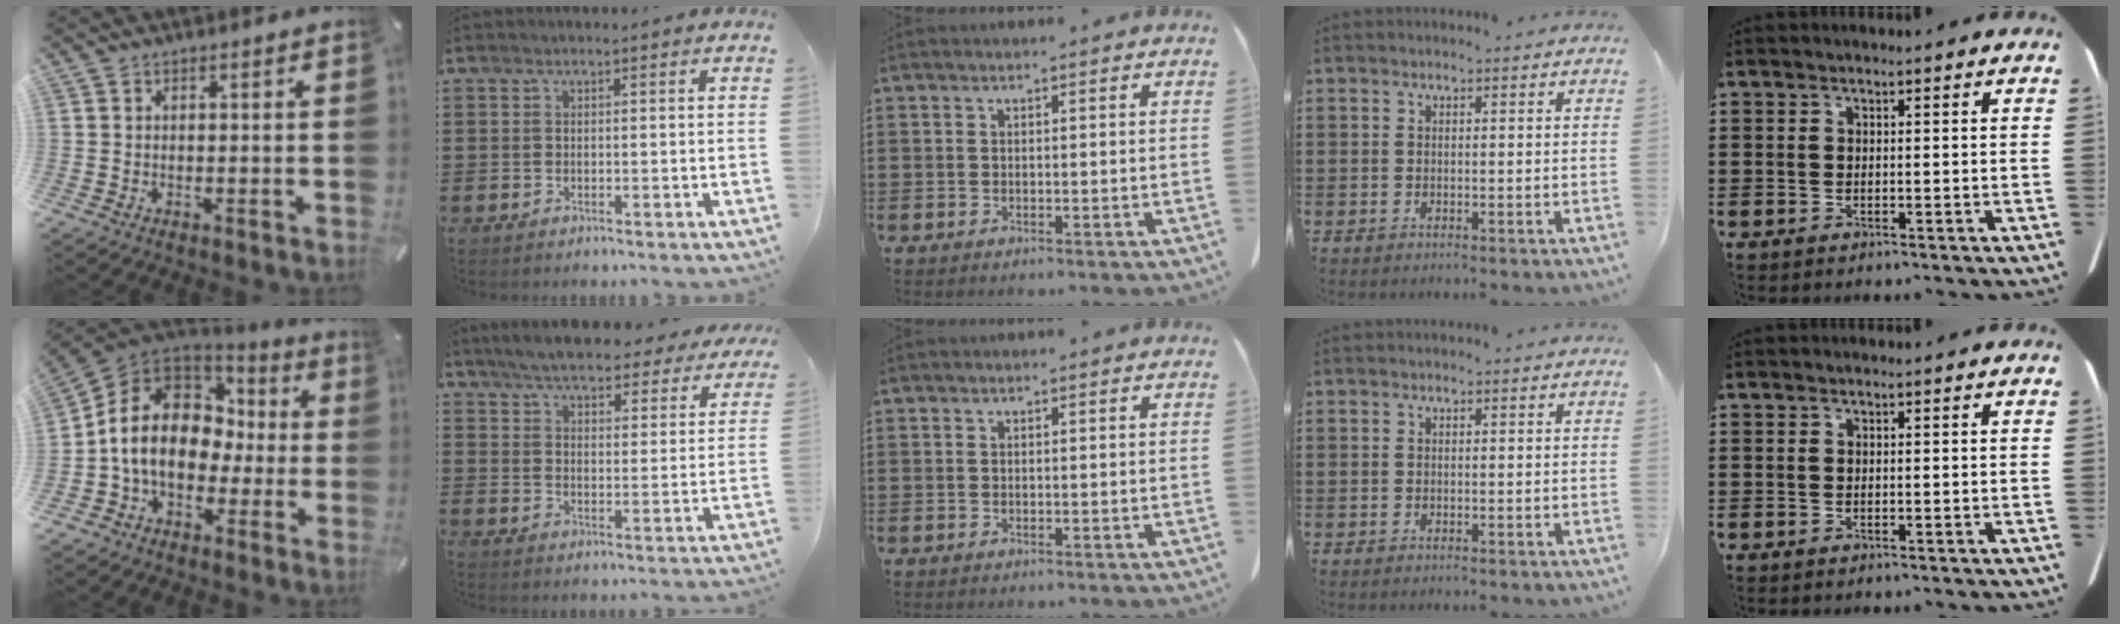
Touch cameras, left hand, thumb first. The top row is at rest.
{"thumb": {"total": 14.1, "force": [-0.9, 11.4, 8.2], "torque": [-0.183, 0.014, -0.015]}, "index": {"total": 6.0, "force": [5.8, 0.5, 1.4], "torque": [-0.055, -0.026, 0.102]}}